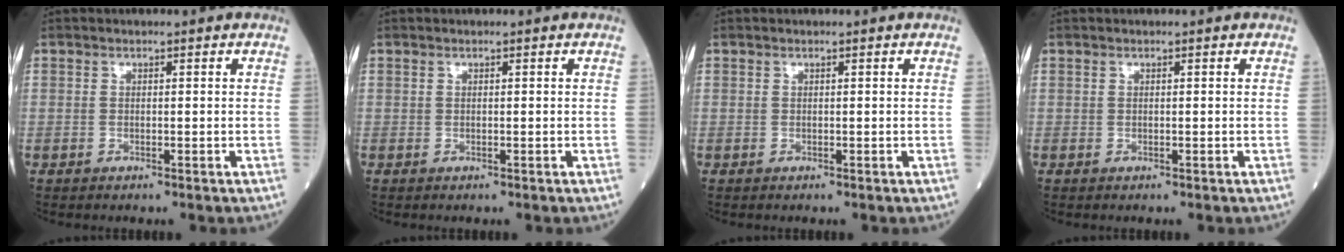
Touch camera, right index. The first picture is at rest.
{"total": 0.0}
{"total": 0.0}
{"total": 0.0}